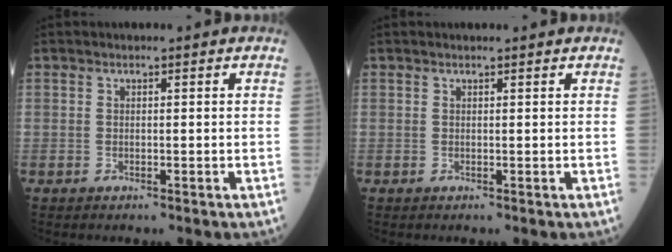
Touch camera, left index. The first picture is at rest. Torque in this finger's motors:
{"motor_torque": [-0.27, 0.14, -0.06, -0.01]}